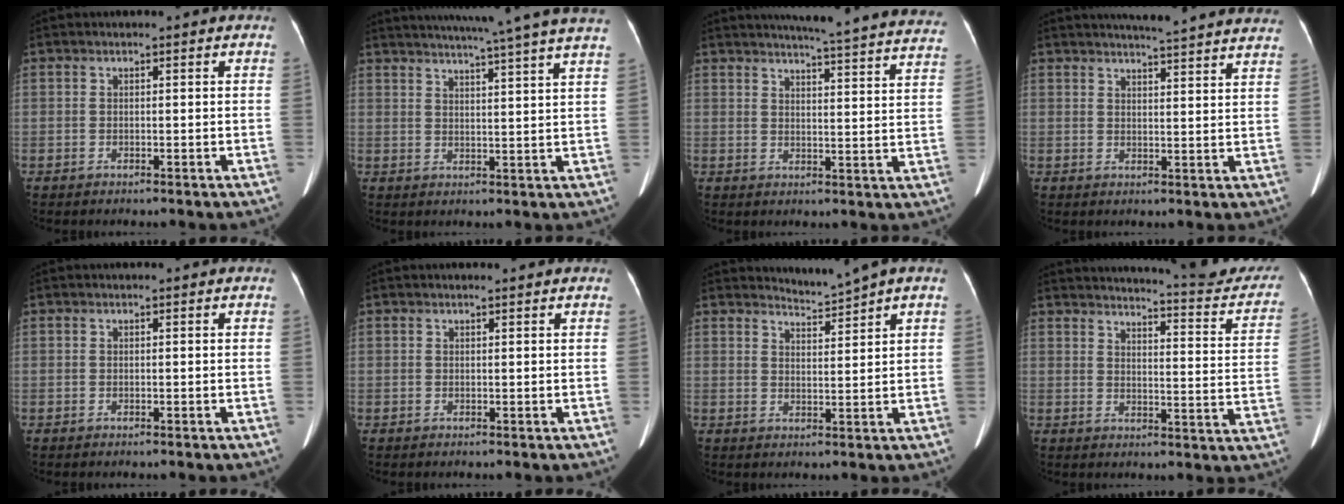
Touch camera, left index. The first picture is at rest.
{"total": 19.2, "force": [16.7, -1.8, 9.3], "torque": [-0.153, -0.026, 0.207]}
{"total": 25.7, "force": [24.0, 0.7, 9.1], "torque": [-0.128, -0.072, 0.268]}
{"total": 17.4, "force": [16.3, 0.4, 6.1], "torque": [-0.085, -0.023, 0.190]}
{"total": 0.0}
{"total": 1.0, "force": [0.9, 0.0, 0.4], "torque": [-0.010, 0.008, 0.015]}
{"total": 2.8, "force": [2.4, -1.4, -0.3], "torque": [-0.002, -0.015, 0.049]}
{"total": 19.5, "force": [18.5, 2.0, 5.8], "torque": [-0.069, -0.073, 0.208]}